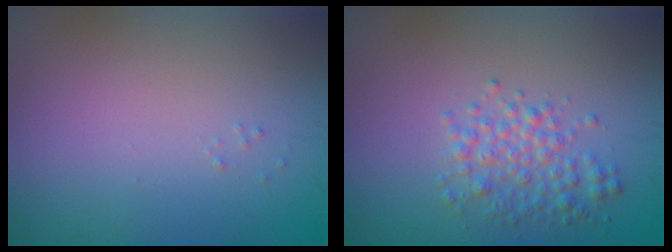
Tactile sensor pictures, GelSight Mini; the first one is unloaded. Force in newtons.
{"total": 2.9, "press": 2.9, "slide": 0.0}